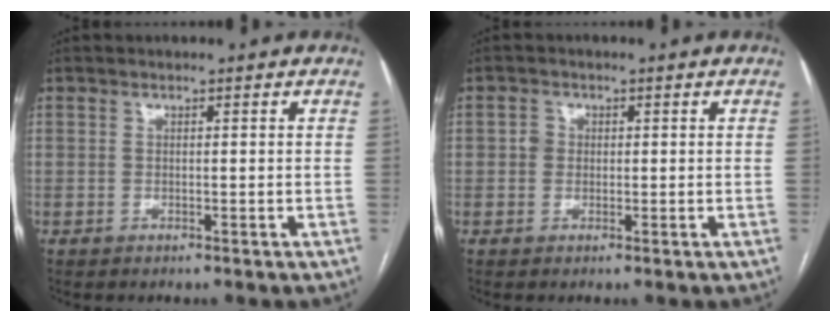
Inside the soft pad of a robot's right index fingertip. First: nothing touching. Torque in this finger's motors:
{"motor_torque": [0.13, 0.09, 0.24, 0.03]}